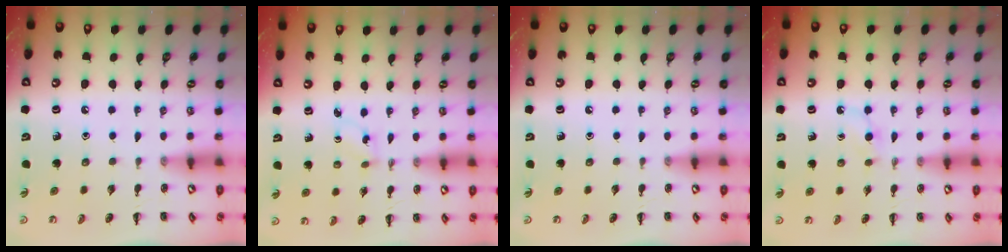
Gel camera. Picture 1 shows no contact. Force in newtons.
{"total": 0.9, "press": 0.7, "slide": 0.5}
{"total": 0.0}
{"total": 2.8, "press": 2.6, "slide": 1.1}